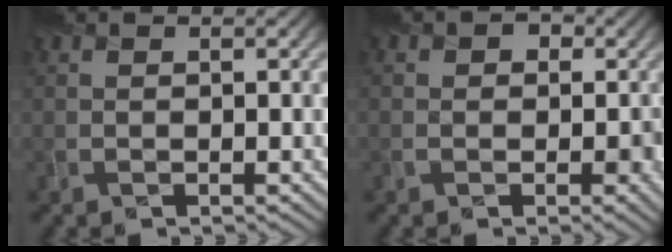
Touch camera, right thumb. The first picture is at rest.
{"total": 3.7, "force": [-0.4, 3.1, 1.9], "torque": [-0.007, -0.002, -0.006]}